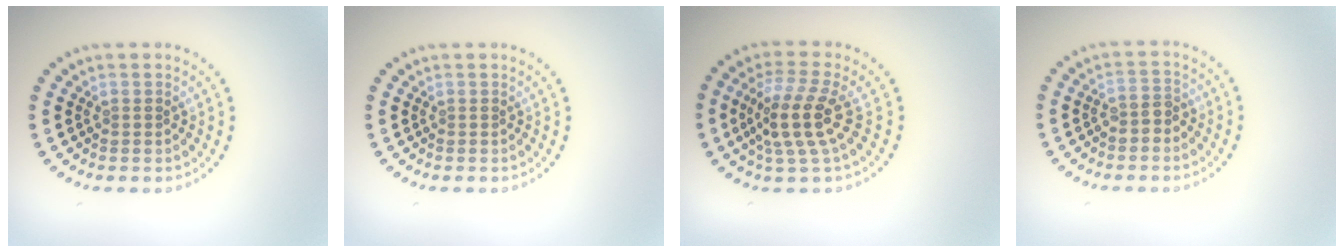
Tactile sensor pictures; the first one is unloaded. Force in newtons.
{"total": 0.0}
{"total": 4.4, "press": 3.7, "slide": 2.3}
{"total": 1.8, "press": 1.6, "slide": 0.9}